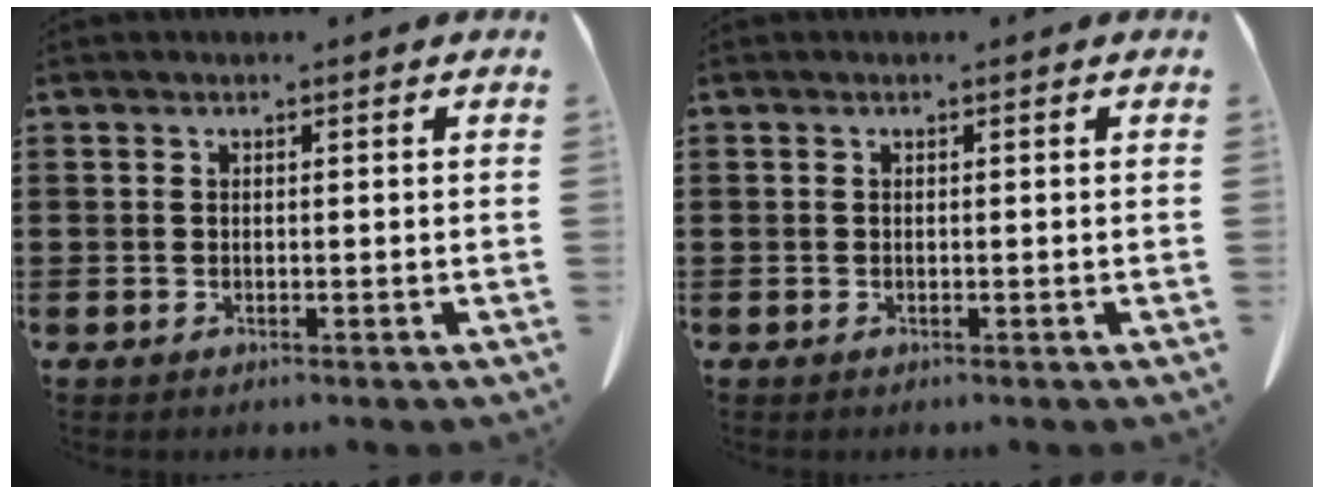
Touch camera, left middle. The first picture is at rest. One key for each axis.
{"total": 0.0}